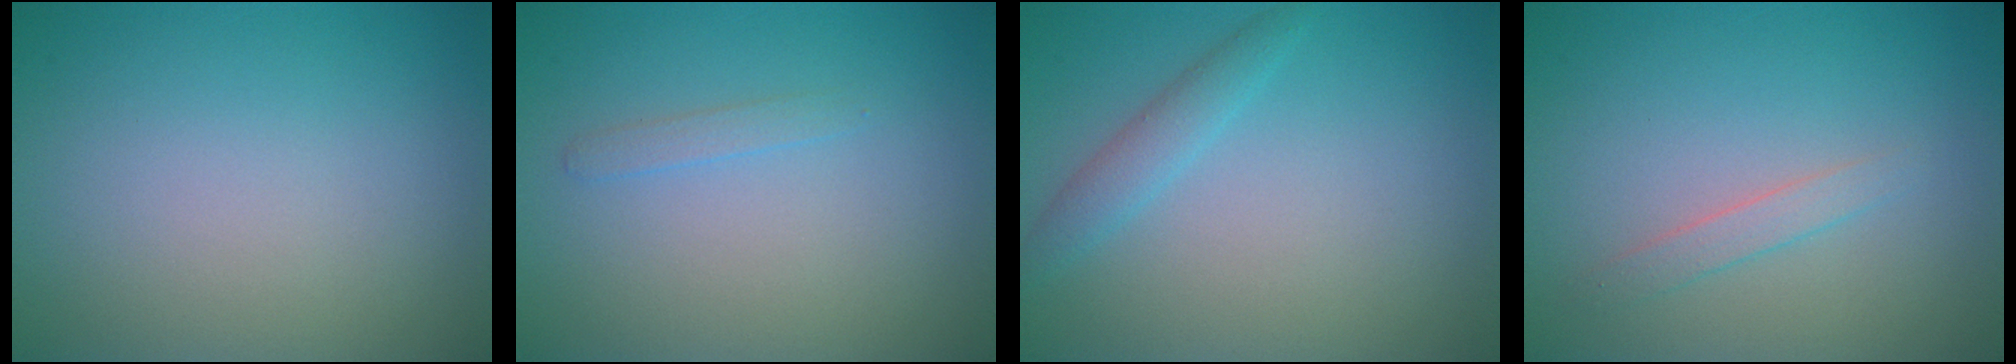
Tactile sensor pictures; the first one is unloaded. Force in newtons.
{"total": 0.8, "press": 0.8, "slide": 0.0}
{"total": 1.8, "press": 1.8, "slide": 0.1}
{"total": 1.3, "press": 1.3, "slide": 0.0}